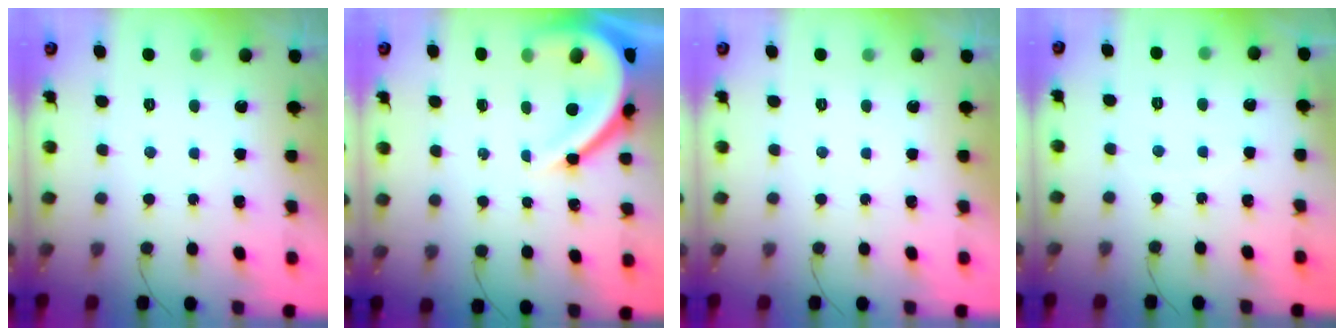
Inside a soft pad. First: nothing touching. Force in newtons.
{"total": 12.9, "press": 12.8, "slide": 1.6}
{"total": 0.0}
{"total": 2.8, "press": 2.8, "slide": 0.3}